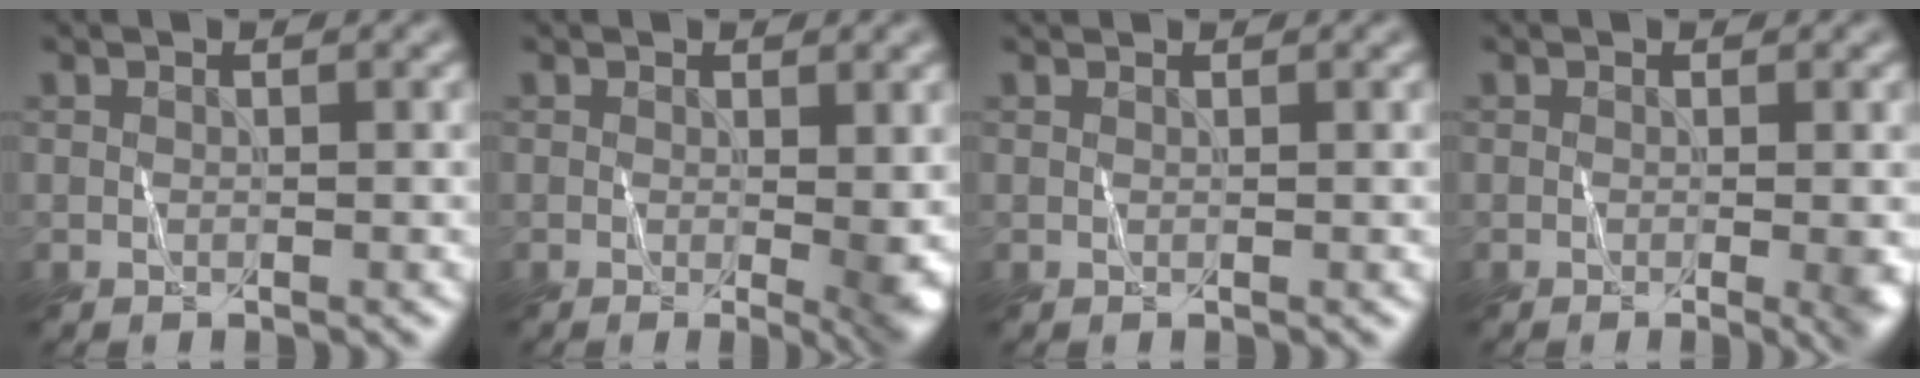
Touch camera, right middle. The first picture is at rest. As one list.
[{"total": 2.9, "force": [0.0, 0.6, 2.9], "torque": [-0.037, -0.004, 0.008]}, {"total": 1.3, "force": [1.2, 0.2, 0.3], "torque": [-0.008, 0.002, 0.016]}, {"total": 2.2, "force": [-0.4, 0.5, 2.1], "torque": [-0.019, 0.000, 0.002]}]